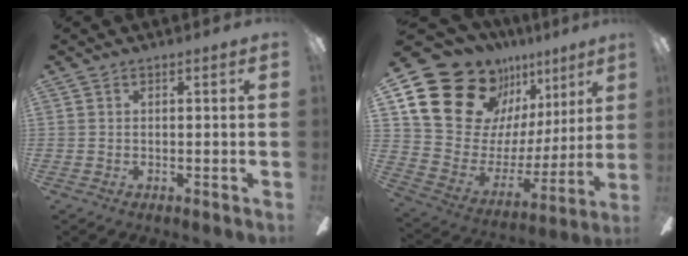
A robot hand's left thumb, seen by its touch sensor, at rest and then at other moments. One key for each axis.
{"total": 23.3, "fx": 15.3, "fy": 14.3, "fz": 10.3, "tx": -0.186, "ty": -0.098, "tz": 0.295}